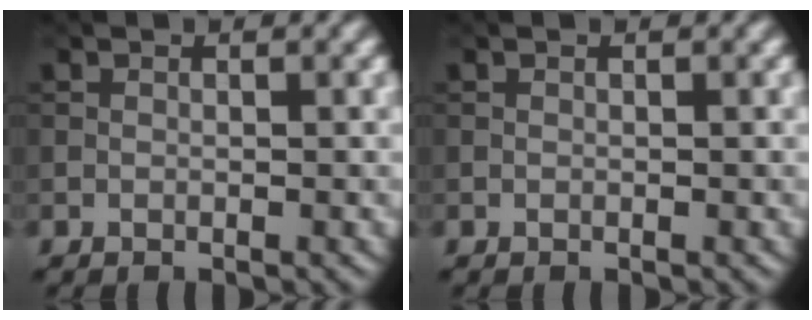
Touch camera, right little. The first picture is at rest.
{"total": 0.0}